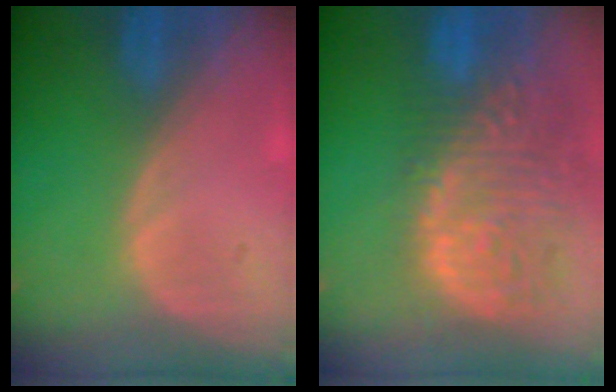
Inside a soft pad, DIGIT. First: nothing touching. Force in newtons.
{"total": 14.9, "press": 12.3, "slide": 8.3}